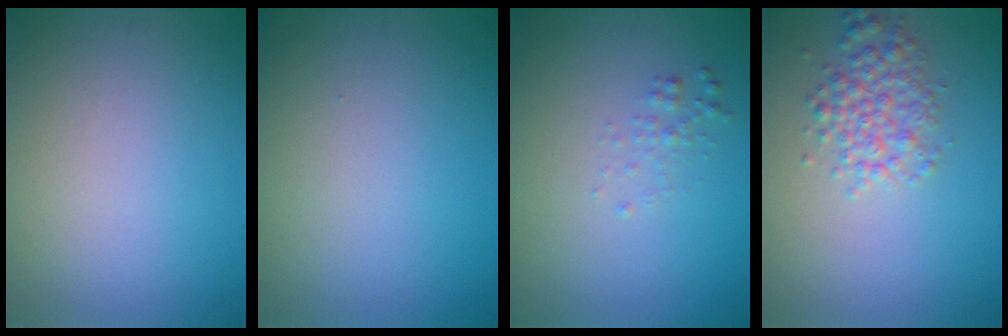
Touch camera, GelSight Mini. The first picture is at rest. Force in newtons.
{"total": 0.0}
{"total": 0.9, "press": 0.9, "slide": 0.1}
{"total": 3.0, "press": 3.0, "slide": 0.1}